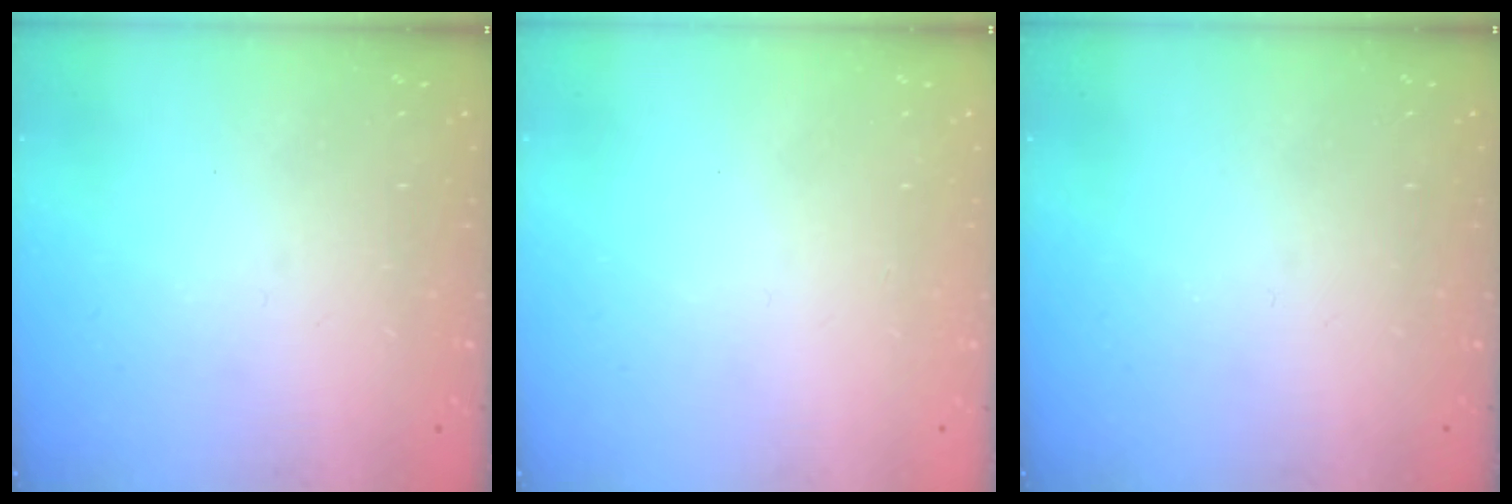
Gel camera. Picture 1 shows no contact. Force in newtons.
{"total": 1.5, "press": 1.5, "slide": 0.1}
{"total": 0.0}